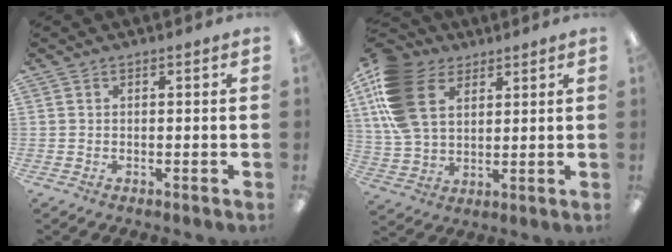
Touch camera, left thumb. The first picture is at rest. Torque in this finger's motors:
{"motor_torque": [-0.23, 0.68, 0.26, -0.33, 0.10]}